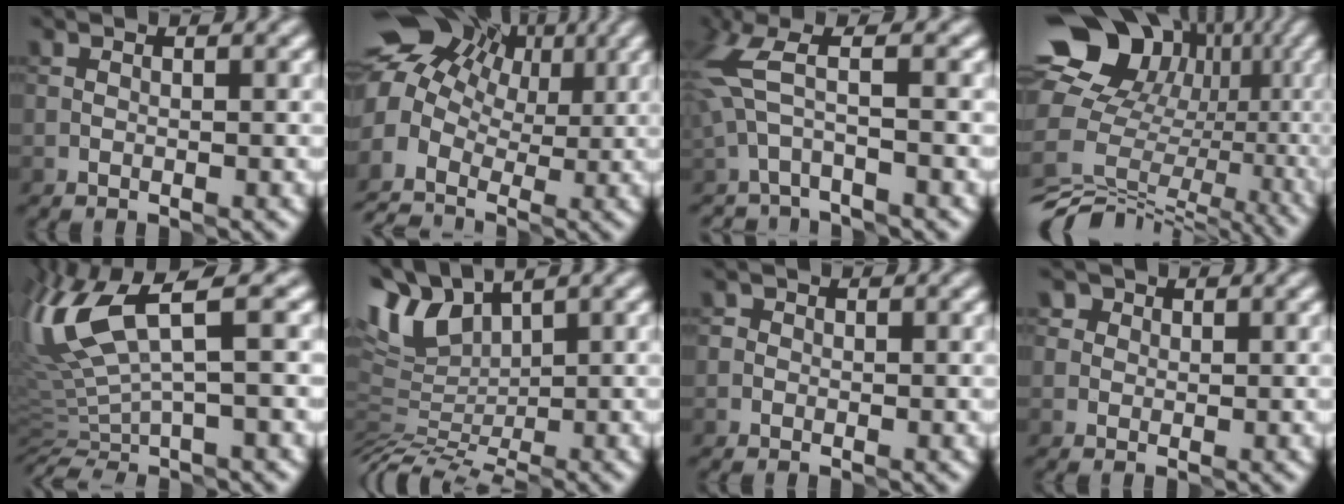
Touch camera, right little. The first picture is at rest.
{"total": 9.9, "force": [0.4, 8.0, 5.8], "torque": [-0.115, 0.011, 0.011]}
{"total": 2.7, "force": [0.2, 0.7, 2.6], "torque": [-0.073, 0.002, -0.001]}
{"total": 16.6, "force": [1.5, 13.6, 9.4], "torque": [-0.151, 0.051, 0.049]}
{"total": 9.0, "force": [1.1, 2.1, 8.7], "torque": [-0.196, 0.009, 0.025]}
{"total": 5.1, "force": [2.8, 2.4, 3.6], "torque": [-0.081, 0.008, 0.051]}
{"total": 0.7, "force": [0.2, 0.6, 0.1], "torque": [0.003, -0.003, -0.007]}
{"total": 2.7, "force": [1.5, 2.0, 0.9], "torque": [0.002, 0.012, 0.005]}